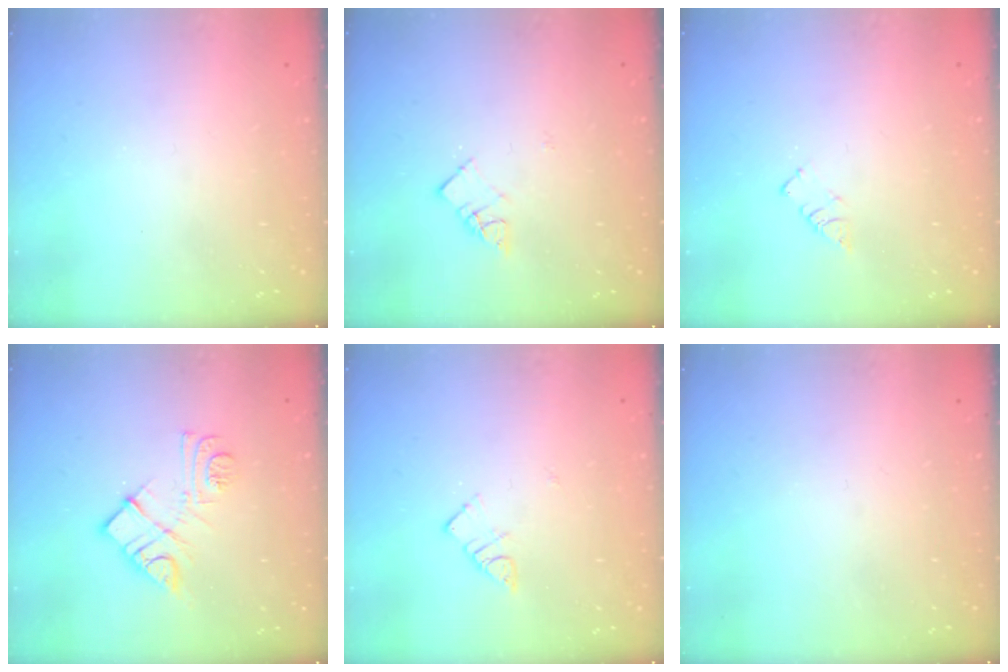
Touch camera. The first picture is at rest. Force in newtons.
{"total": 5.4, "press": 5.4, "slide": 0.1}
{"total": 2.9, "press": 2.9, "slide": 0.4}
{"total": 11.1, "press": 11.1, "slide": 0.5}
{"total": 4.1, "press": 4.0, "slide": 0.5}
{"total": 0.0}